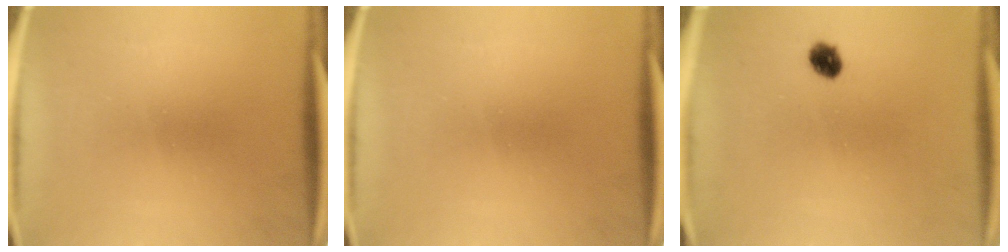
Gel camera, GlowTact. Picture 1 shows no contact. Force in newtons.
{"total": 0.0}
{"total": 3.2}